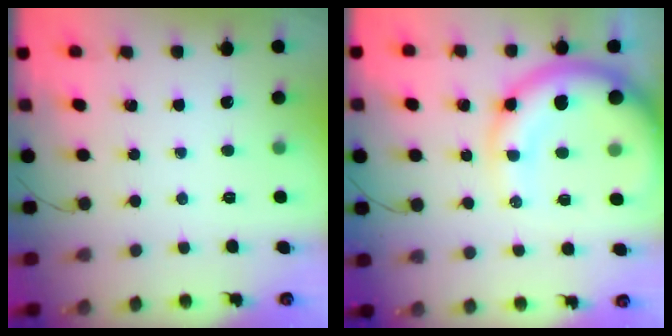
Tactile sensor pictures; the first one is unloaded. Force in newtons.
{"total": 15.8, "press": 15.4, "slide": 3.5}